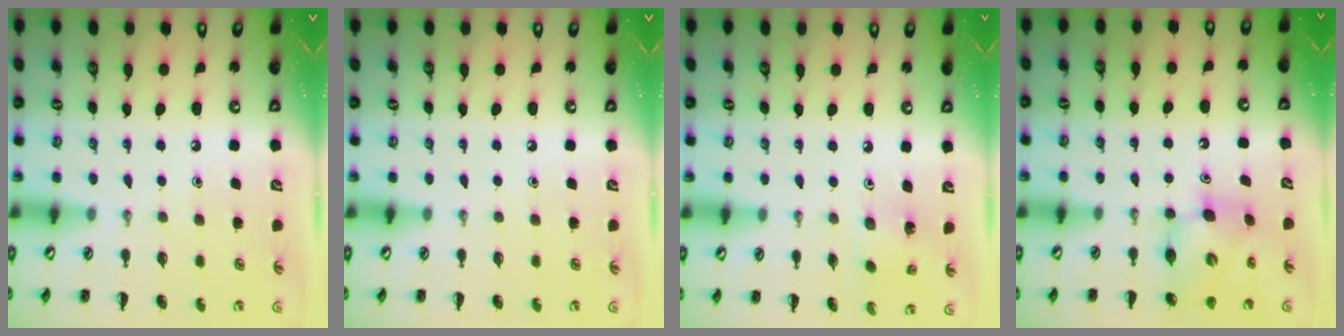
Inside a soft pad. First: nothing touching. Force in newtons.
{"total": 0.0}
{"total": 1.8, "press": 1.7, "slide": 0.8}
{"total": 7.3, "press": 7.1, "slide": 1.4}